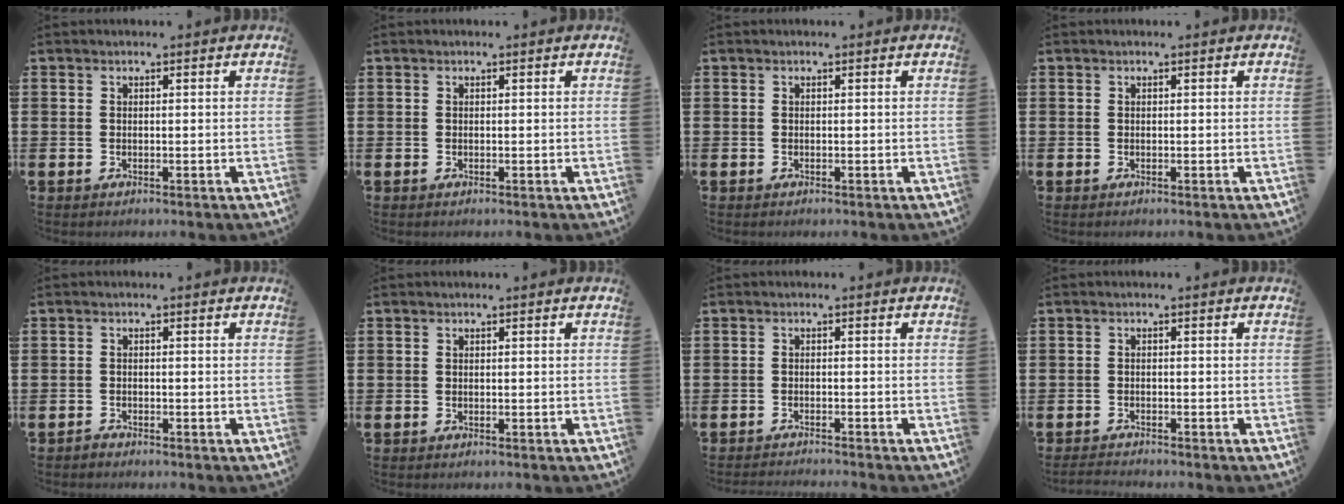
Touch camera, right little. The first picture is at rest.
{"total": 0.0}
{"total": 0.0}
{"total": 0.0}
{"total": 0.7, "force": [-0.7, 0.2, 0.1], "torque": [-0.003, -0.002, -0.015]}
{"total": 0.0}
{"total": 1.0, "force": [-1.0, -0.2, 0.0], "torque": [-0.001, 0.000, -0.020]}
{"total": 1.2, "force": [-1.2, 0.0, 0.2], "torque": [-0.006, 0.001, -0.024]}